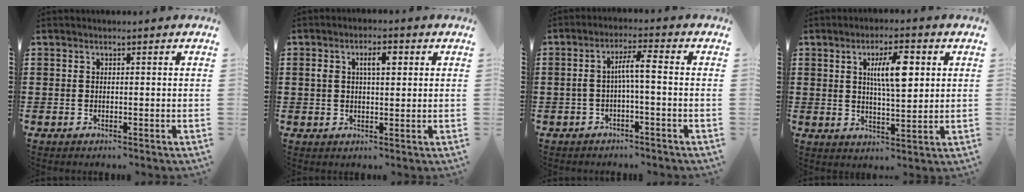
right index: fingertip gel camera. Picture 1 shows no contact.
{"total": 4.3, "force": [1.2, 1.8, 3.7], "torque": [-0.068, 0.009, 0.015]}
{"total": 4.4, "force": [-0.5, 0.5, 4.4], "torque": [-0.083, 0.007, -0.015]}
{"total": 7.6, "force": [2.3, 2.3, 6.8], "torque": [-0.131, 0.007, 0.034]}